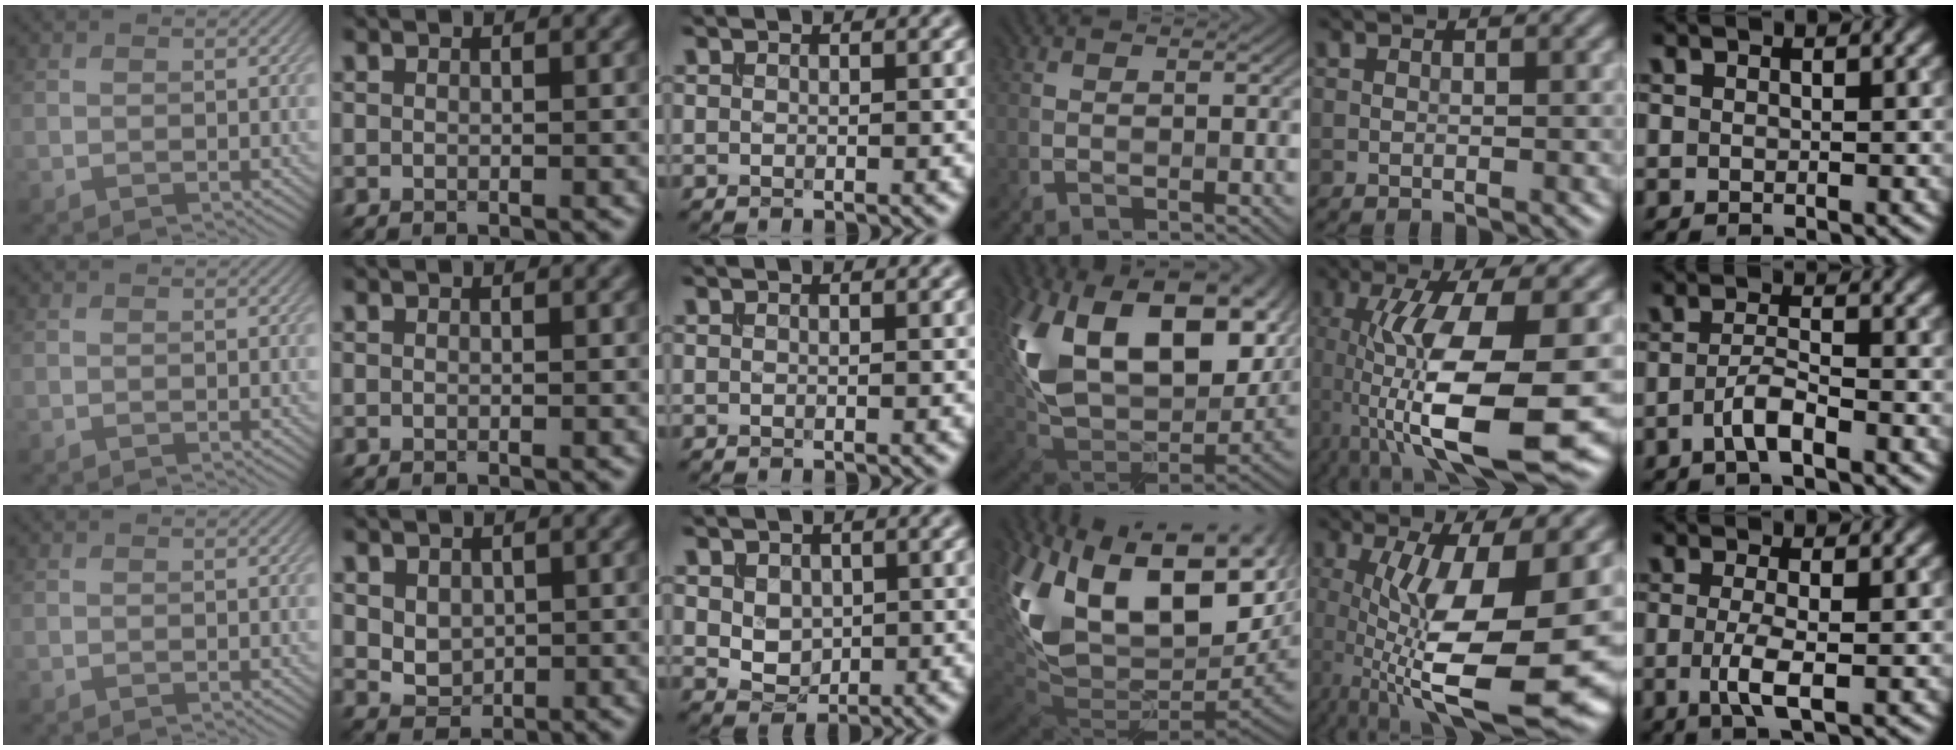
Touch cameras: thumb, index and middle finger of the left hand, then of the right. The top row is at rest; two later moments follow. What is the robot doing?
{"motion": "insert", "object": "drawer"}